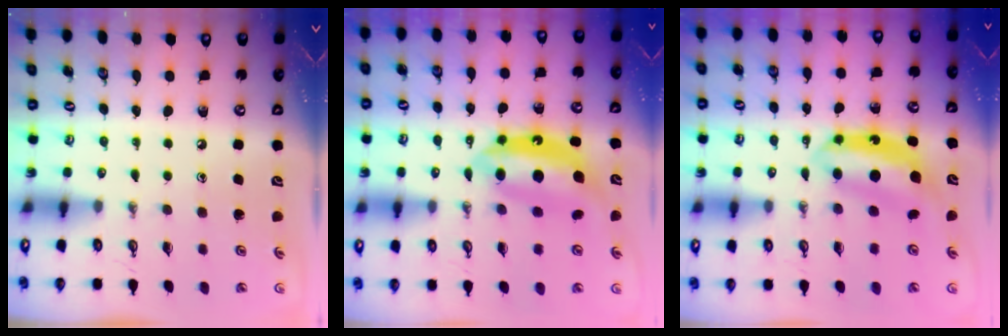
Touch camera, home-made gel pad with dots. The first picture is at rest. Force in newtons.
{"total": 12.2, "press": 12.1, "slide": 1.3}
{"total": 7.2, "press": 7.2, "slide": 0.3}